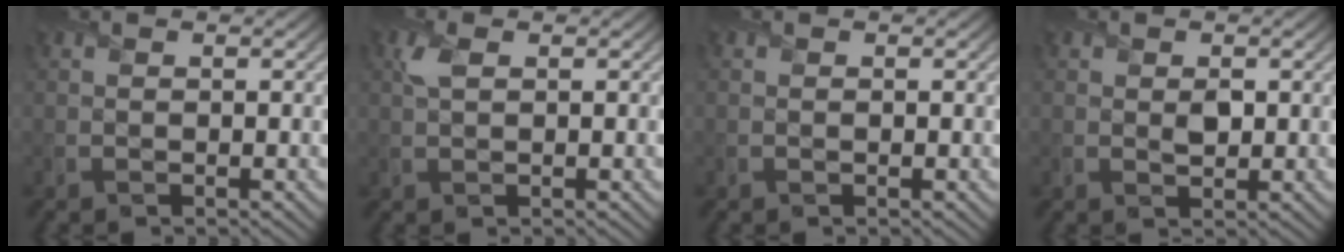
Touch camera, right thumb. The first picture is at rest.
{"total": 1.9, "force": [0.8, 0.8, 1.5], "torque": [-0.040, 0.006, 0.014]}
{"total": 0.0}
{"total": 1.5, "force": [0.3, 1.1, 1.0], "torque": [-0.019, -0.007, 0.009]}